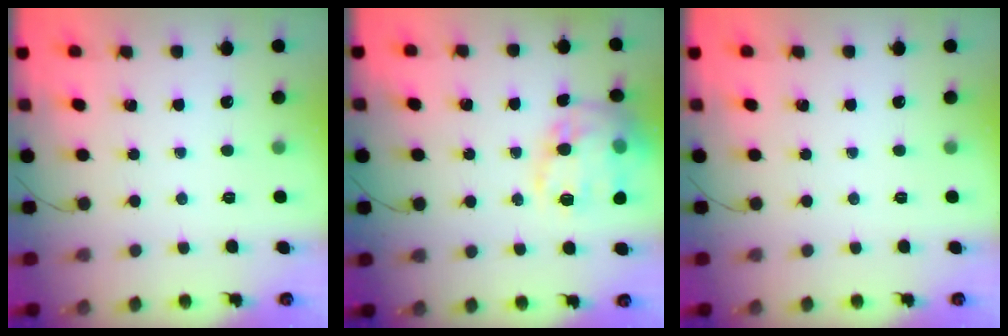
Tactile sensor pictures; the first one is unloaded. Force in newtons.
{"total": 19.1, "press": 19.0, "slide": 1.9}
{"total": 0.0}